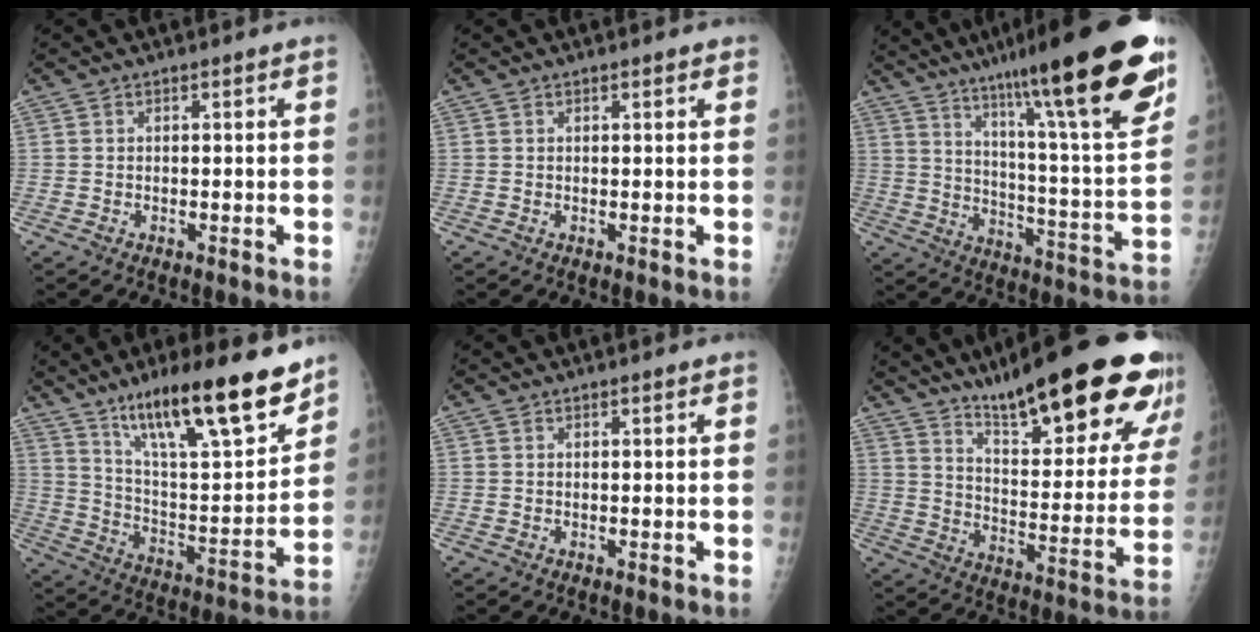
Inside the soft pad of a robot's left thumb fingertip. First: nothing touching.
{"total": 1.1, "force": [0.8, 0.4, 0.7], "torque": [-0.010, -0.002, 0.009]}
{"total": 29.1, "force": [18.2, 3.7, 22.4], "torque": [-0.318, -0.053, 0.276]}
{"total": 23.7, "force": [16.2, 5.3, 16.5], "torque": [-0.241, -0.072, 0.273]}
{"total": 0.0}
{"total": 28.5, "force": [19.2, 6.3, 20.0], "torque": [-0.257, -0.079, 0.283]}